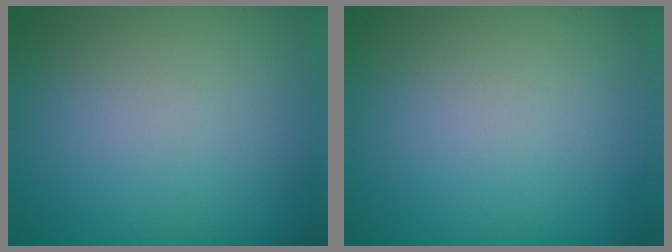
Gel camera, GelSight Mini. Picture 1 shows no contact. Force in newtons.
{"total": 0.0}